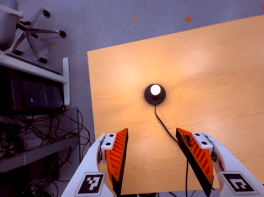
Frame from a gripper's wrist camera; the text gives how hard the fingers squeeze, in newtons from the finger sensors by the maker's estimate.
{"total": 0.0}